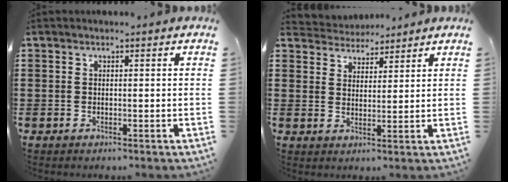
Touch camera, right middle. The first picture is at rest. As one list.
[{"total": 3.8, "force": [3.6, 1.1, -0.5], "torque": [-0.008, -0.012, 0.067]}]